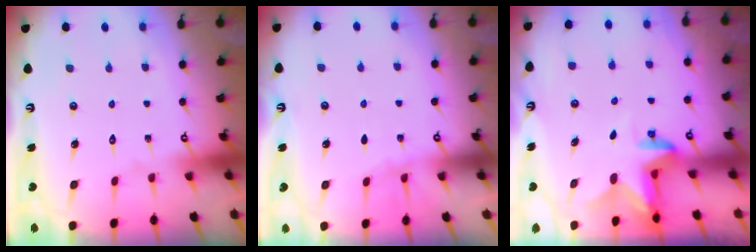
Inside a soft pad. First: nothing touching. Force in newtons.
{"total": 3.4, "press": 3.3, "slide": 0.5}
{"total": 2.9, "press": 2.8, "slide": 0.5}